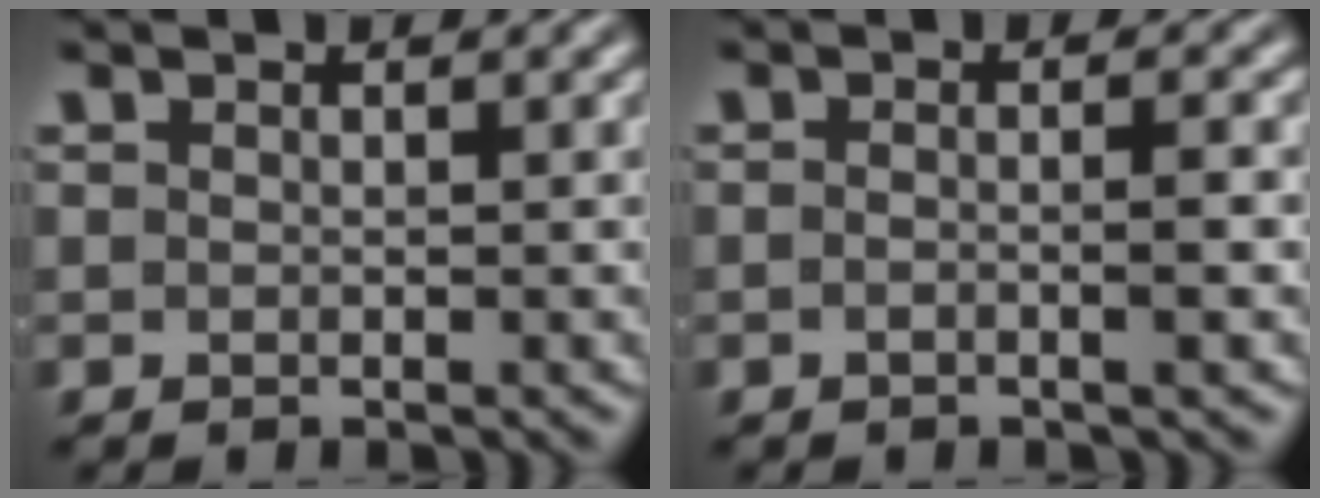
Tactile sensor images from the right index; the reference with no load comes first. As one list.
[{"total": 1.6, "force": [-0.7, -0.5, 1.4], "torque": [-0.023, 0.001, -0.013]}]